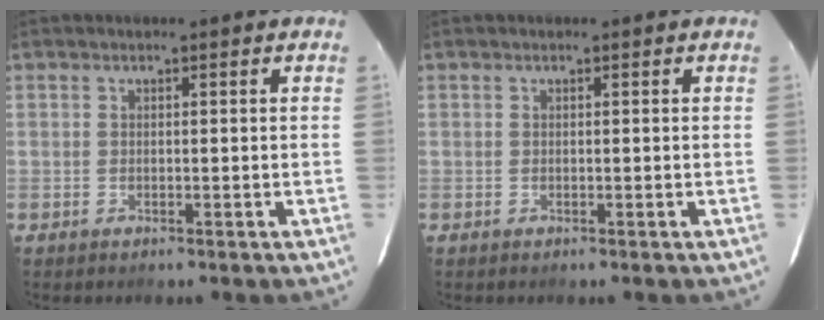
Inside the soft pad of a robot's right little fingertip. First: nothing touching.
{"total": 0.0}